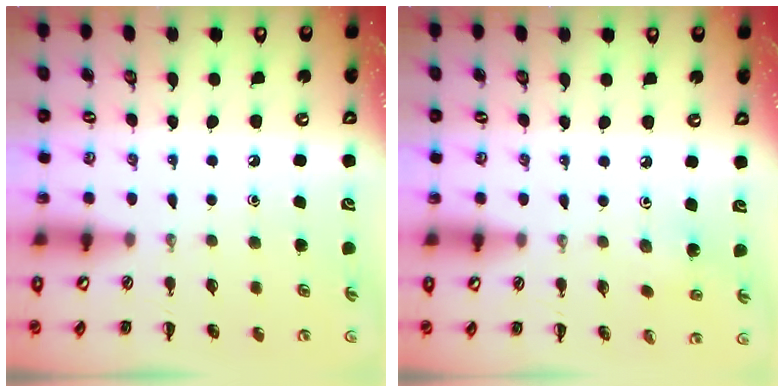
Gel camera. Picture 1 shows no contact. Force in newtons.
{"total": 1.9, "press": 1.9, "slide": 0.4}